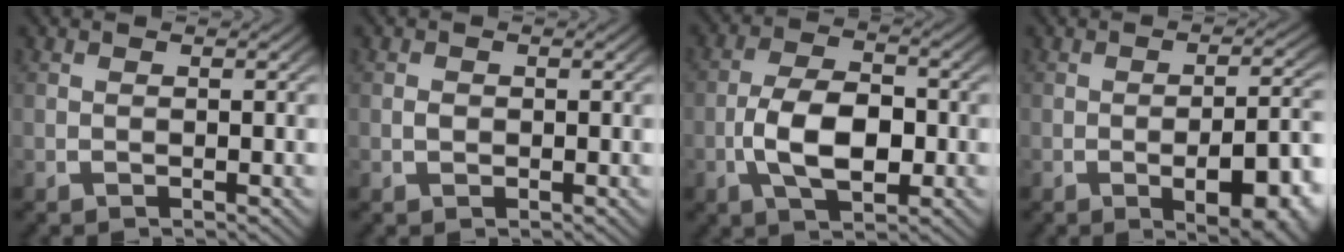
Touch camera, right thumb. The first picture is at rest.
{"total": 0.8, "force": [-0.1, 0.6, 0.4], "torque": [-0.010, -0.005, 0.001]}
{"total": 7.5, "force": [-1.0, 4.5, 5.9], "torque": [-0.126, -0.028, -0.004]}
{"total": 8.2, "force": [-2.3, 4.0, 6.7], "torque": [-0.102, -0.017, -0.024]}